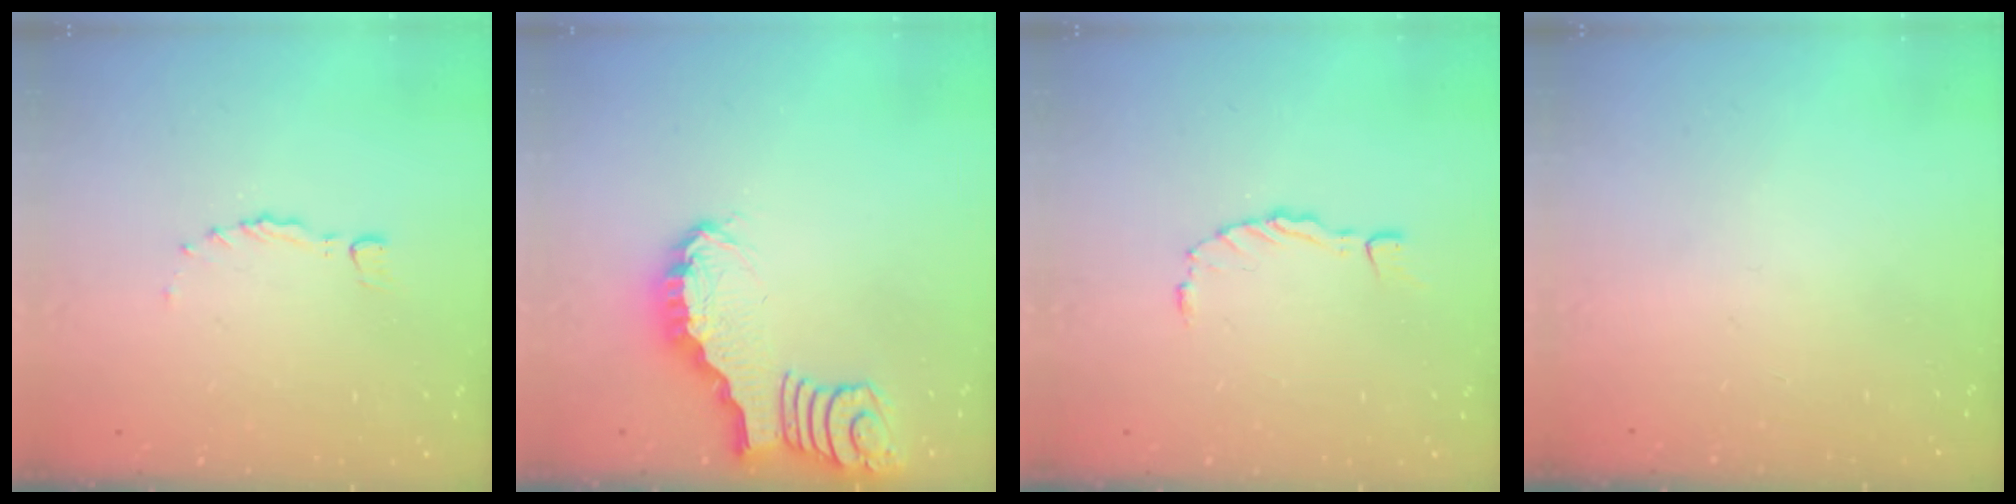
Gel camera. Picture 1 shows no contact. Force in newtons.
{"total": 2.5, "press": 2.5, "slide": 0.2}
{"total": 0.6, "press": 0.6, "slide": 0.1}
{"total": 0.0}